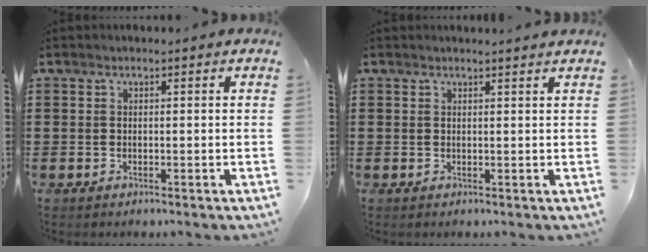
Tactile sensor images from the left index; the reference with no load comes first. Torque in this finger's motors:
{"motor_torque": [-0.38, -0.39, 0.00, 0.03]}